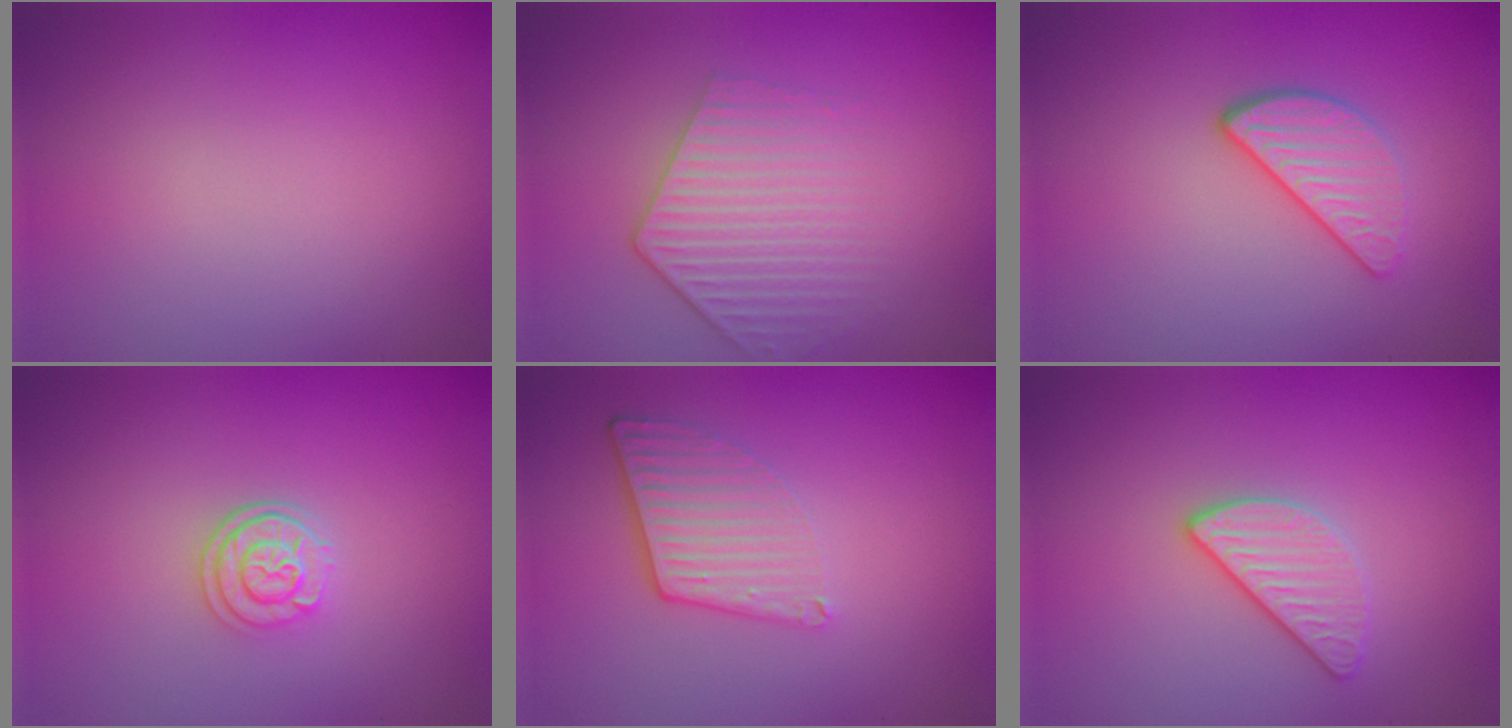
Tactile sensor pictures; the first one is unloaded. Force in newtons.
{"total": 4.1, "press": 3.1, "slide": 2.7}
{"total": 3.0, "press": 2.5, "slide": 1.6}
{"total": 2.6, "press": 2.2, "slide": 1.3}
{"total": 4.2, "press": 2.7, "slide": 3.2}
{"total": 2.6, "press": 2.5, "slide": 0.7}